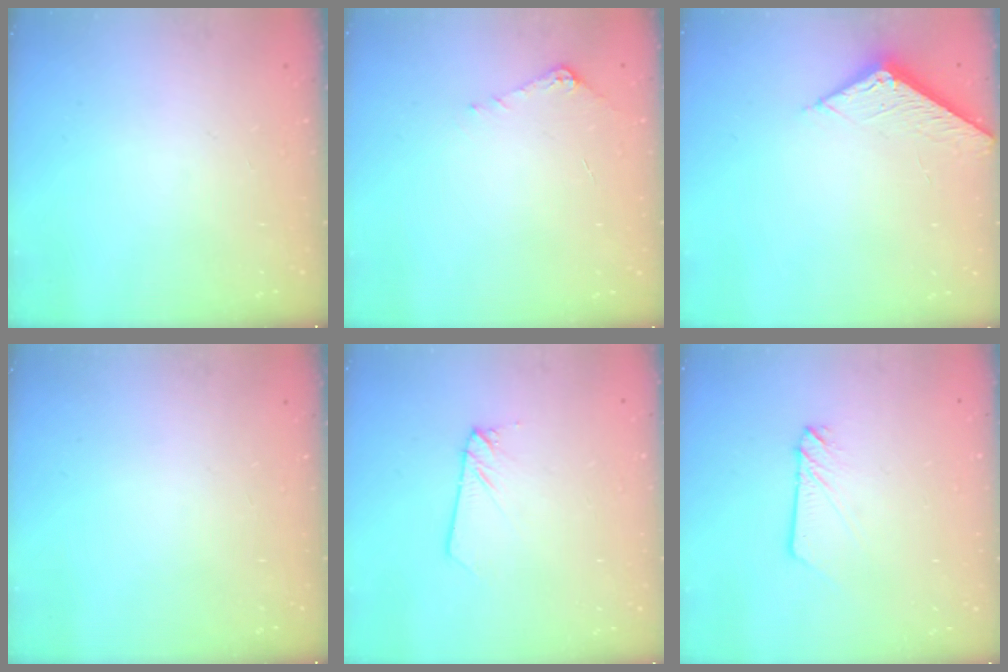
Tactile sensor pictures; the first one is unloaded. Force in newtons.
{"total": 5.1, "press": 5.0, "slide": 0.7}
{"total": 7.4, "press": 7.4, "slide": 0.2}
{"total": 0.0}
{"total": 2.3, "press": 2.3, "slide": 0.1}
{"total": 3.0, "press": 3.0, "slide": 0.2}